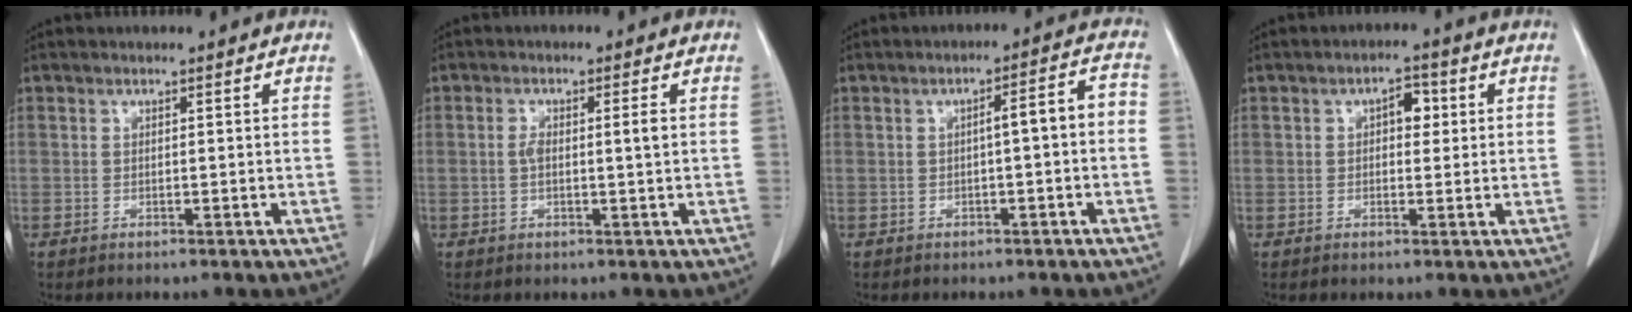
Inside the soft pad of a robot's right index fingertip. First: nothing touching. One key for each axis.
{"total": 3.1, "fx": 0.2, "fy": 0.5, "fz": 3.0, "tx": -0.060, "ty": 0.006, "tz": 0.003}
{"total": 4.6, "fx": -0.7, "fy": 0.7, "fz": 4.5, "tx": -0.059, "ty": 0.022, "tz": -0.010}
{"total": 3.3, "fx": 0.7, "fy": 1.8, "fz": 2.6, "tx": -0.037, "ty": 0.012, "tz": 0.008}